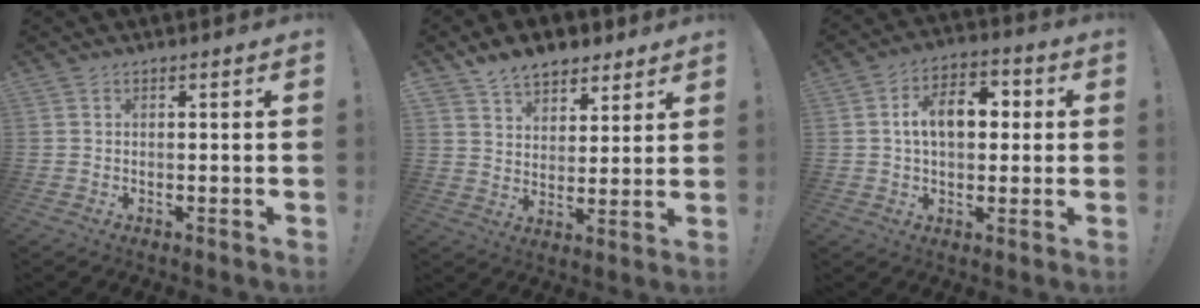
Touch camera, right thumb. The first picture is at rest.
{"total": 9.6, "force": [7.3, 5.6, 2.7], "torque": [-0.051, -0.041, 0.143]}
{"total": 11.5, "force": [1.5, 7.1, 8.9], "torque": [-0.131, 0.014, 0.027]}